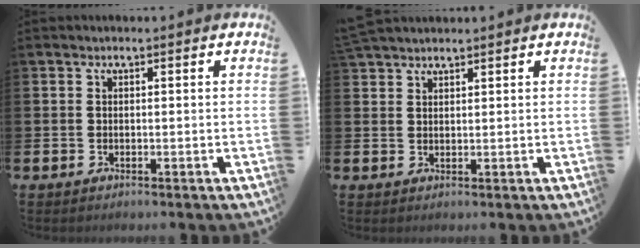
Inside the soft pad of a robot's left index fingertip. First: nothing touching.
{"total": 2.6, "force": [2.5, 0.5, 0.4], "torque": [-0.009, -0.006, 0.047]}